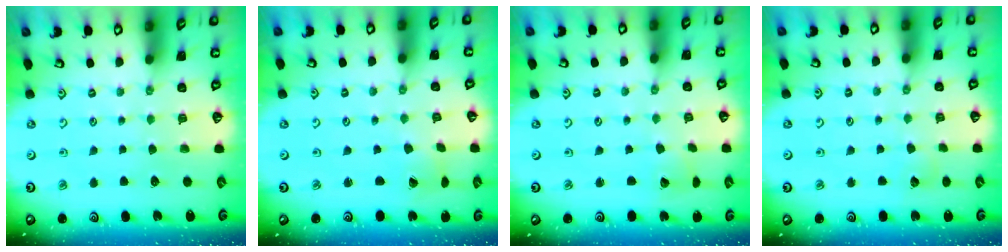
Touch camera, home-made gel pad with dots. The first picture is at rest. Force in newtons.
{"total": 1.1, "press": 1.0, "slide": 0.1}
{"total": 2.3, "press": 2.3, "slide": 0.3}
{"total": 3.0, "press": 3.0, "slide": 0.3}